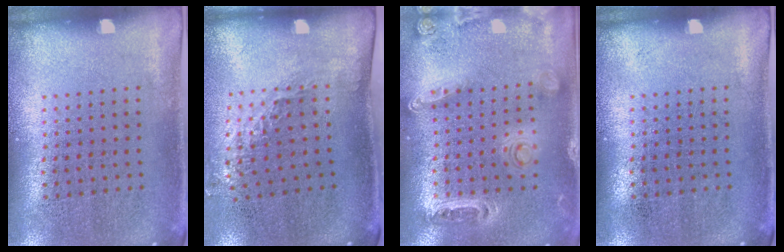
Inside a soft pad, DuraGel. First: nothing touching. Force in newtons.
{"total": 1.2, "press": 1.0, "slide": 0.8}
{"total": 1.3, "press": 1.3, "slide": 0.4}
{"total": 0.0}